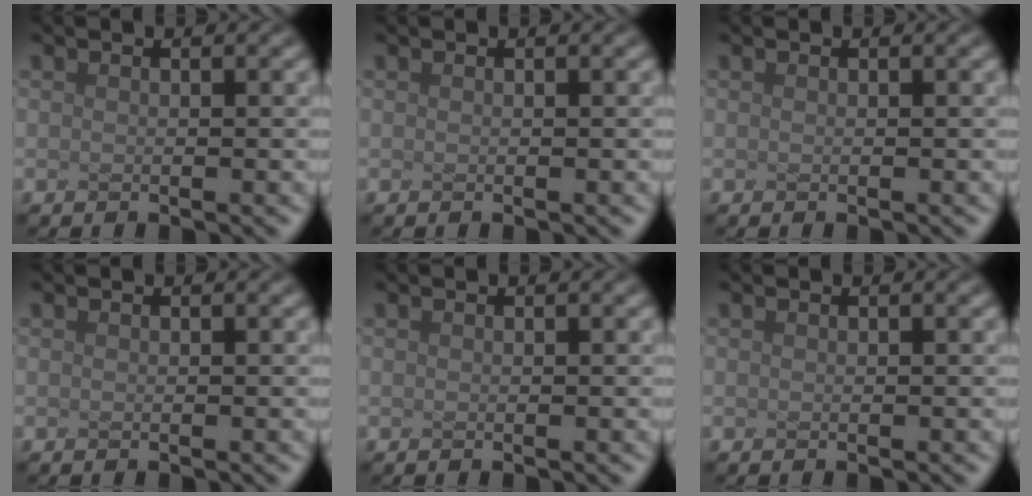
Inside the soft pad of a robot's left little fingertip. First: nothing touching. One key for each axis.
{"total": 0.0}
{"total": 0.0}
{"total": 0.0}
{"total": 0.0}
{"total": 0.0}